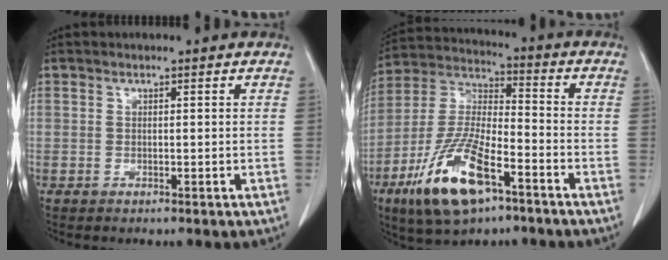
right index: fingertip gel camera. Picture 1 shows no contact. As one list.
[{"total": 15.8, "force": [-8.3, 4.9, 12.6], "torque": [-0.265, -0.012, -0.150]}]